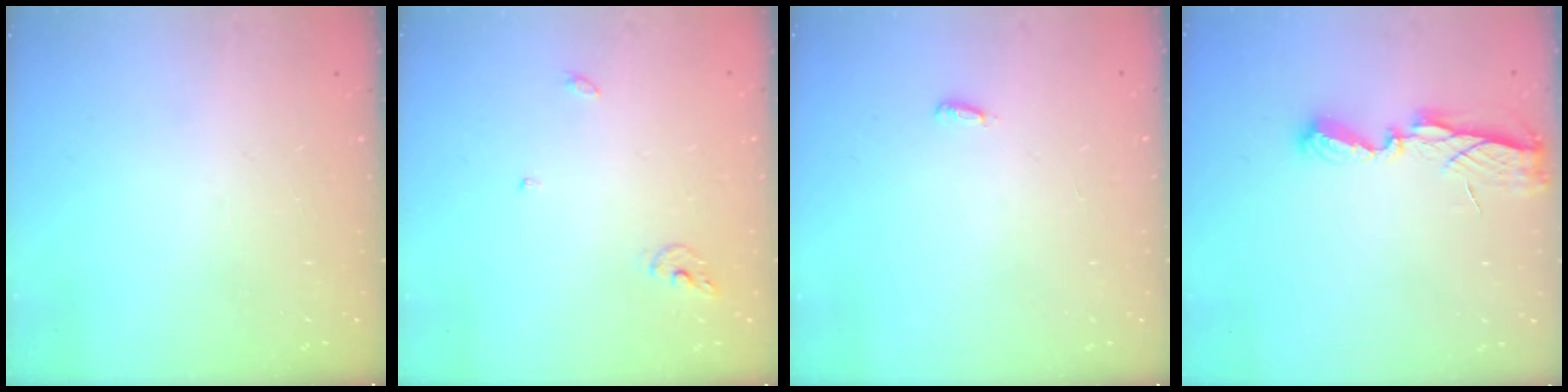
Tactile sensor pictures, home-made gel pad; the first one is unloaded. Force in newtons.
{"total": 4.9, "press": 4.9, "slide": 0.4}
{"total": 2.9, "press": 2.8, "slide": 0.9}
{"total": 6.2, "press": 6.2, "slide": 0.0}